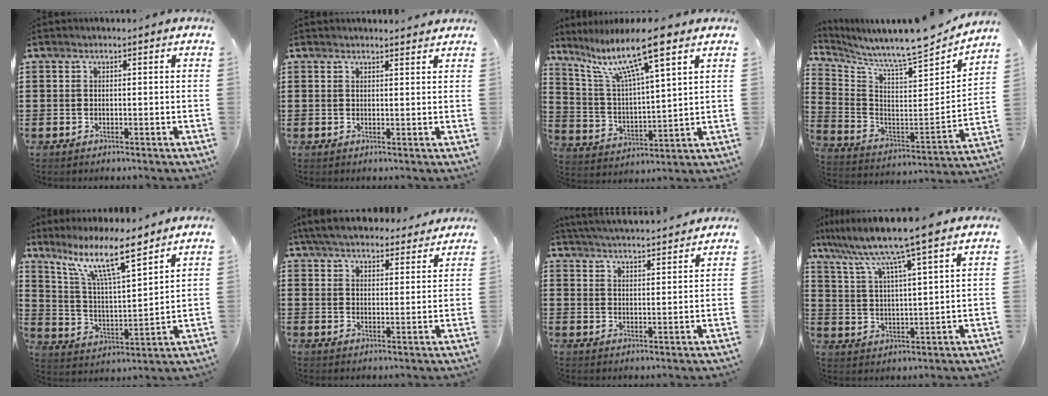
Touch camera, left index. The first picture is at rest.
{"total": 1.6, "force": [1.6, 0.1, 0.3], "torque": [-0.008, 0.000, 0.031]}
{"total": 11.9, "force": [8.3, 1.6, 8.4], "torque": [-0.185, -0.022, 0.141]}
{"total": 7.1, "force": [6.8, -0.5, 2.0], "torque": [-0.062, -0.076, 0.103]}
{"total": 12.2, "force": [9.0, 2.3, 7.9], "torque": [-0.169, -0.034, 0.156]}
{"total": 6.2, "force": [6.0, 0.7, 1.7], "torque": [-0.056, -0.024, 0.108]}
{"total": 4.2, "force": [4.1, -0.4, 0.4], "torque": [-0.024, -0.025, 0.071]}
{"total": 8.9, "force": [7.4, -1.1, 4.9], "torque": [-0.122, -0.045, 0.117]}